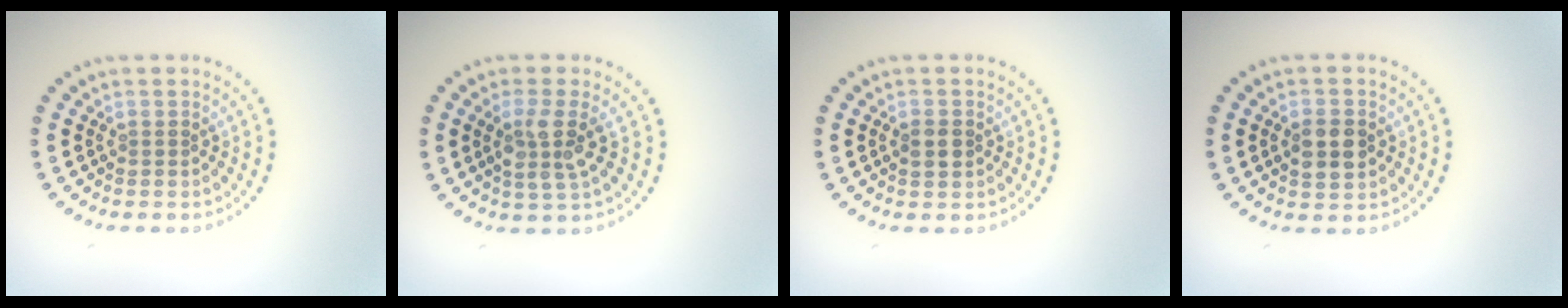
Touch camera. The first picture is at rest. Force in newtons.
{"total": 3.1, "press": 2.7, "slide": 1.5}
{"total": 1.6, "press": 1.6, "slide": 0.2}
{"total": 3.2, "press": 3.2, "slide": 0.1}